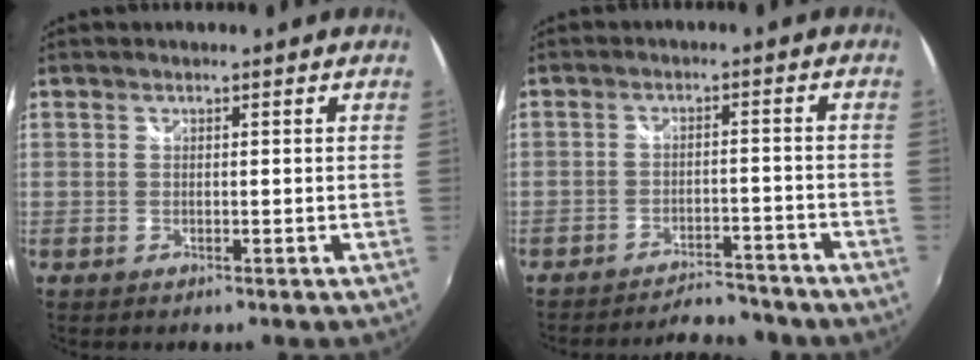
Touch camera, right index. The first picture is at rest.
{"total": 9.8, "force": [-9.2, 2.1, 2.5], "torque": [-0.060, 0.011, -0.119]}